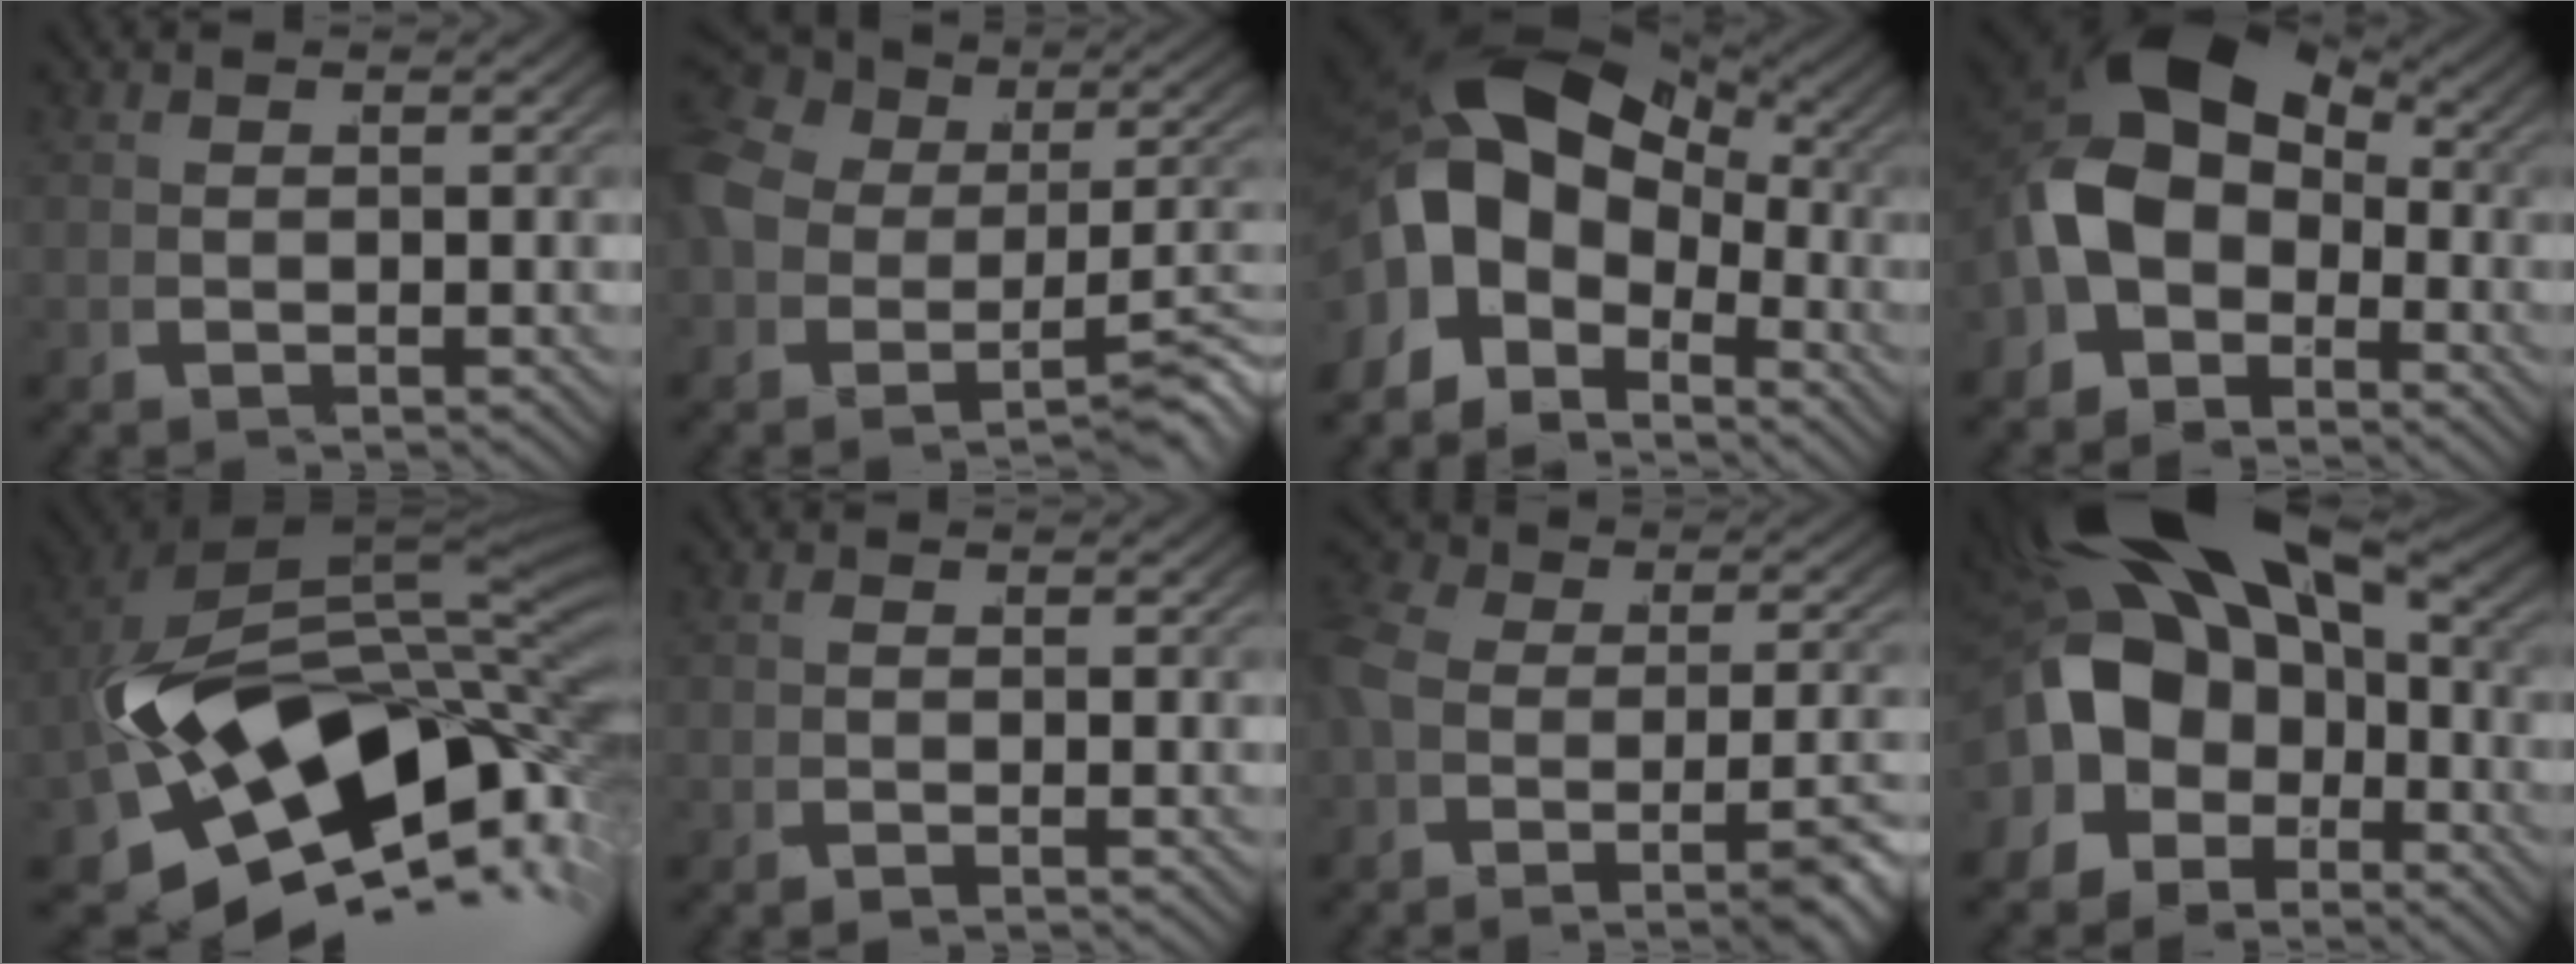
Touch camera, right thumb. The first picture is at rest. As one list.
[{"total": 8.6, "force": [-1.1, 6.6, 5.4], "torque": [-0.108, -0.002, -0.021]}, {"total": 14.0, "force": [-0.3, 9.4, 10.3], "torque": [-0.215, -0.026, -0.005]}, {"total": 11.5, "force": [-0.3, 8.2, 8.0], "torque": [-0.165, -0.018, -0.003]}, {"total": 23.5, "force": [-5.4, 13.3, 18.7], "torque": [-0.336, -0.075, -0.042]}, {"total": 0.8, "force": [-0.8, 0.0, 0.2], "torque": [-0.006, 0.000, -0.021]}, {"total": 6.3, "force": [-3.4, 3.2, 4.2], "torque": [-0.080, -0.007, -0.061]}, {"total": 14.2, "force": [-0.5, 9.8, 10.2], "torque": [-0.217, -0.030, 0.000]}]